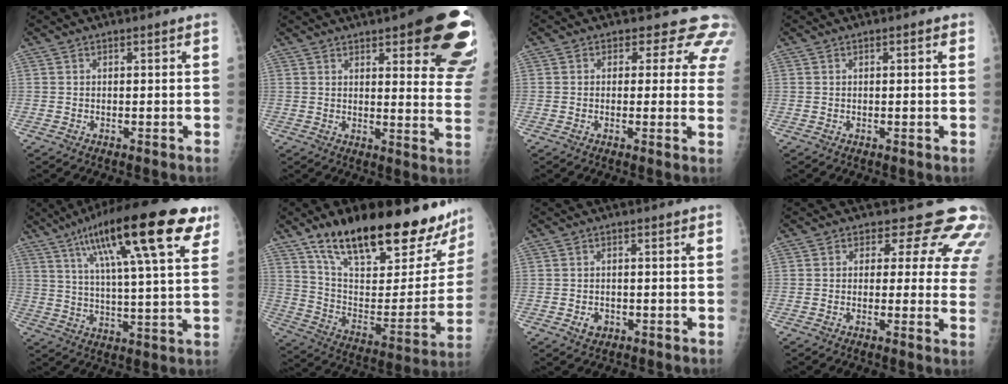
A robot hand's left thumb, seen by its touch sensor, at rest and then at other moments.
{"total": 20.9, "force": [11.4, 5.8, 16.6], "torque": [-0.160, -0.042, 0.129]}
{"total": 7.8, "force": [5.9, 4.6, 2.2], "torque": [0.022, -0.020, 0.039]}
{"total": 0.7, "force": [0.3, 0.3, 0.6], "torque": [-0.008, 0.001, 0.002]}
{"total": 24.2, "force": [12.5, 5.3, 20.0], "torque": [-0.303, -0.008, 0.192]}
{"total": 32.2, "force": [21.9, 11.0, 20.8], "torque": [-0.284, -0.056, 0.338]}
{"total": 2.4, "force": [-0.9, 2.0, 1.2], "torque": [-0.009, 0.003, -0.008]}
{"total": 12.2, "force": [9.2, 6.6, 4.6], "torque": [0.007, -0.037, 0.077]}